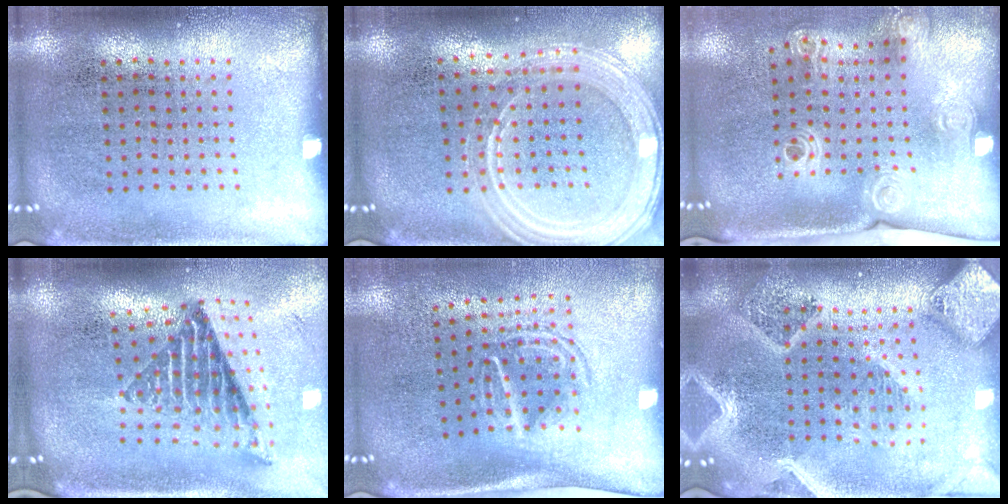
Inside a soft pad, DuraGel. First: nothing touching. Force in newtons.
{"total": 1.8, "press": 1.7, "slide": 0.5}
{"total": 2.2, "press": 1.6, "slide": 1.5}
{"total": 2.1, "press": 1.4, "slide": 1.5}
{"total": 1.7, "press": 1.1, "slide": 1.2}
{"total": 3.5, "press": 2.8, "slide": 2.0}